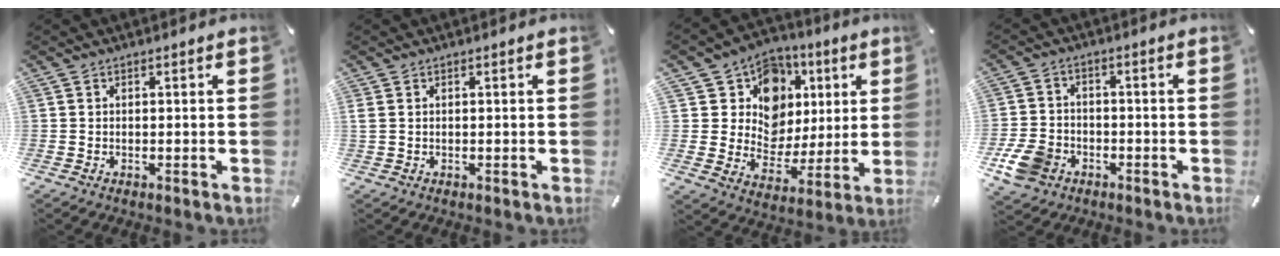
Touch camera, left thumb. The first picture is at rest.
{"total": 0.7, "force": [0.2, 0.3, 0.6], "torque": [-0.012, 0.002, 0.003]}
{"total": 13.5, "force": [4.4, 12.2, 3.7], "torque": [-0.057, -0.033, 0.091]}
{"total": 8.4, "force": [-3.8, 6.6, 3.7], "torque": [-0.093, 0.023, -0.071]}